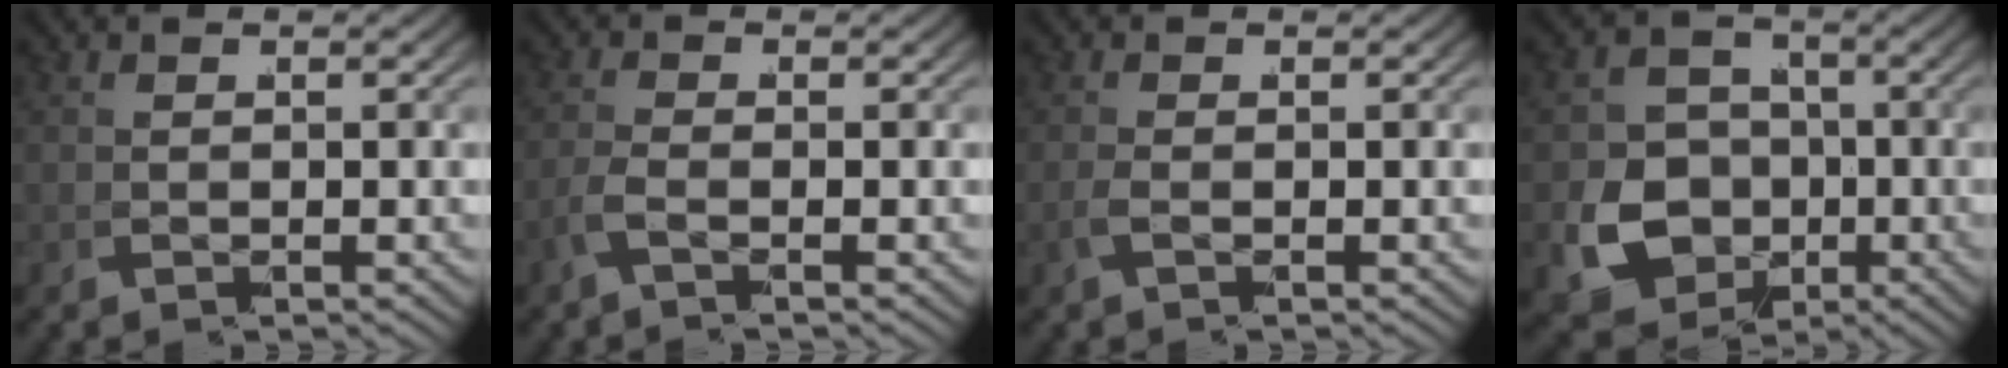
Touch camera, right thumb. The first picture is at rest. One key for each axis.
{"total": 1.5, "fx": -0.7, "fy": 0.1, "fz": 1.3, "tx": -0.039, "ty": -0.007, "tz": -0.010}
{"total": 0.8, "fx": -0.2, "fy": 0.0, "fz": 0.8, "tx": -0.024, "ty": -0.003, "tz": -0.002}
{"total": 11.3, "fx": -3.2, "fy": 9.8, "fz": 4.7, "tx": -0.106, "ty": -0.053, "tz": -0.041}